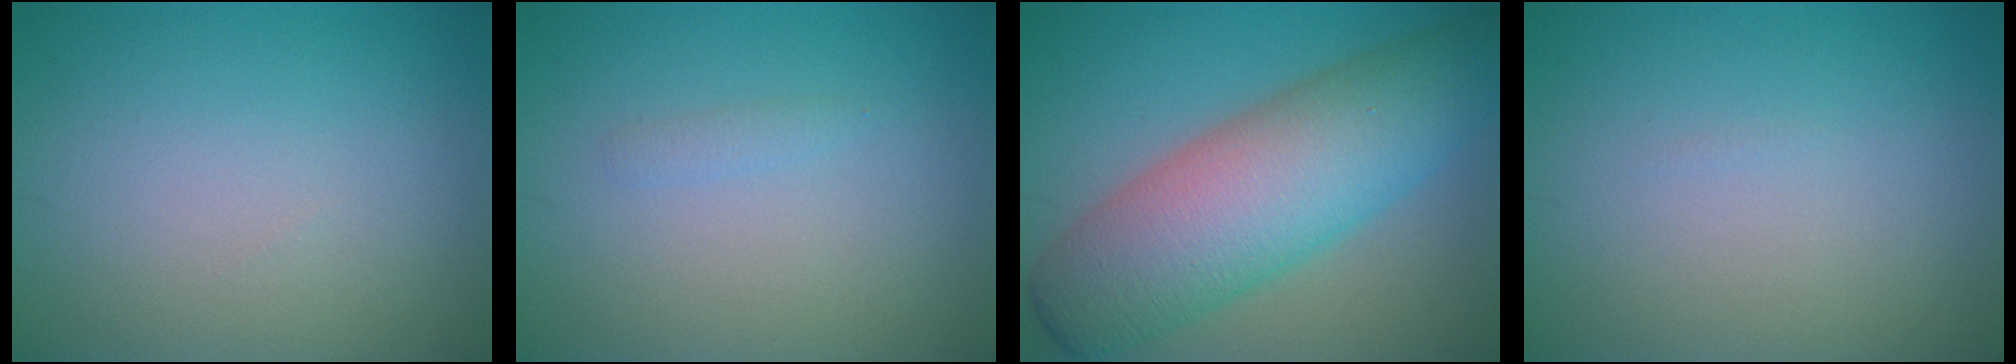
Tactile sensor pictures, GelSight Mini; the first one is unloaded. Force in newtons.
{"total": 0.7, "press": 0.7, "slide": 0.1}
{"total": 10.8, "press": 10.8, "slide": 0.2}
{"total": 0.0}